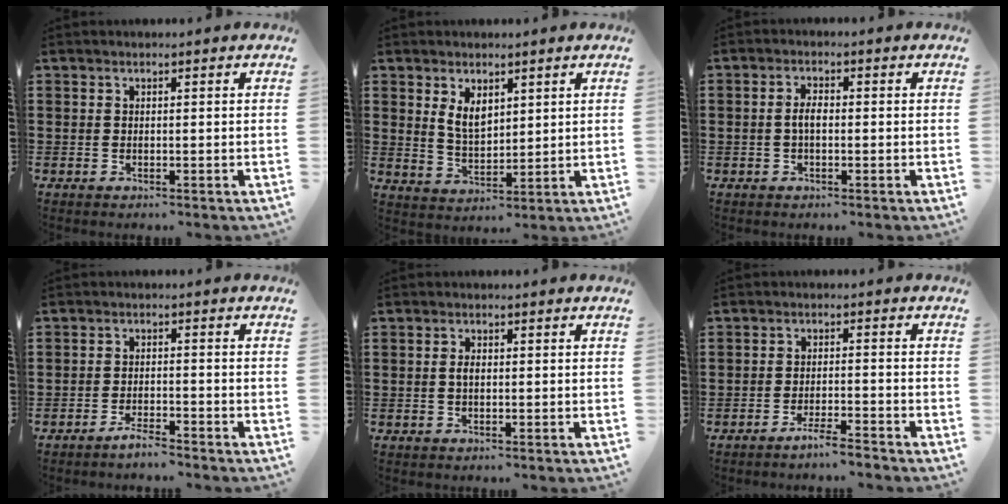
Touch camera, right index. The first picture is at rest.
{"total": 4.5, "force": [2.1, 2.6, 3.0], "torque": [-0.059, 0.003, 0.037]}
{"total": 2.4, "force": [-0.2, 1.0, 2.2], "torque": [-0.048, 0.000, -0.007]}
{"total": 2.4, "force": [-2.3, 0.1, 0.8], "torque": [-0.016, 0.003, -0.043]}
{"total": 1.5, "force": [0.0, 0.7, 1.3], "torque": [-0.027, 0.003, -0.001]}
{"total": 3.1, "force": [-2.8, -0.1, 1.3], "torque": [-0.022, 0.002, -0.054]}